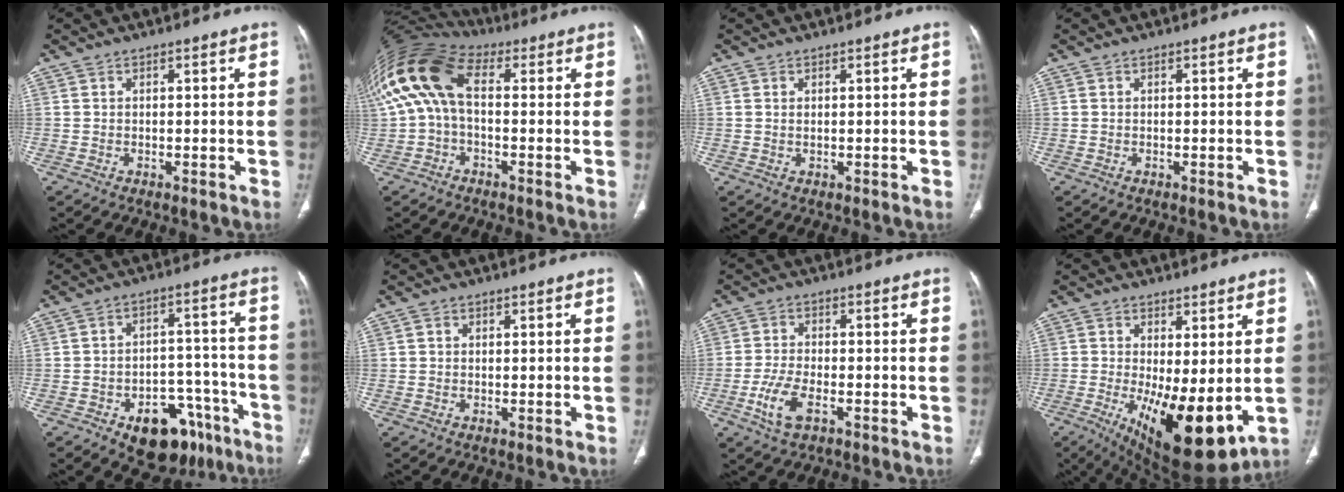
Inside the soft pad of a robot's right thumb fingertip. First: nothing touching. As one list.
[{"total": 14.5, "force": [1.7, 8.4, 11.7], "torque": [-0.250, 0.046, 0.022]}, {"total": 0.6, "force": [0.3, 0.2, 0.4], "torque": [-0.011, 0.001, 0.007]}, {"total": 0.0}, {"total": 15.5, "force": [-8.9, 9.3, 8.5], "torque": [-0.067, 0.071, -0.118]}, {"total": 0.7, "force": [0.2, 0.6, 0.2], "torque": [0.000, 0.001, 0.003]}, {"total": 6.4, "force": [-2.8, 3.0, 5.0], "torque": [-0.110, 0.009, -0.052]}, {"total": 15.5, "force": [-2.6, 5.9, 14.1], "torque": [-0.223, -0.034, -0.018]}]